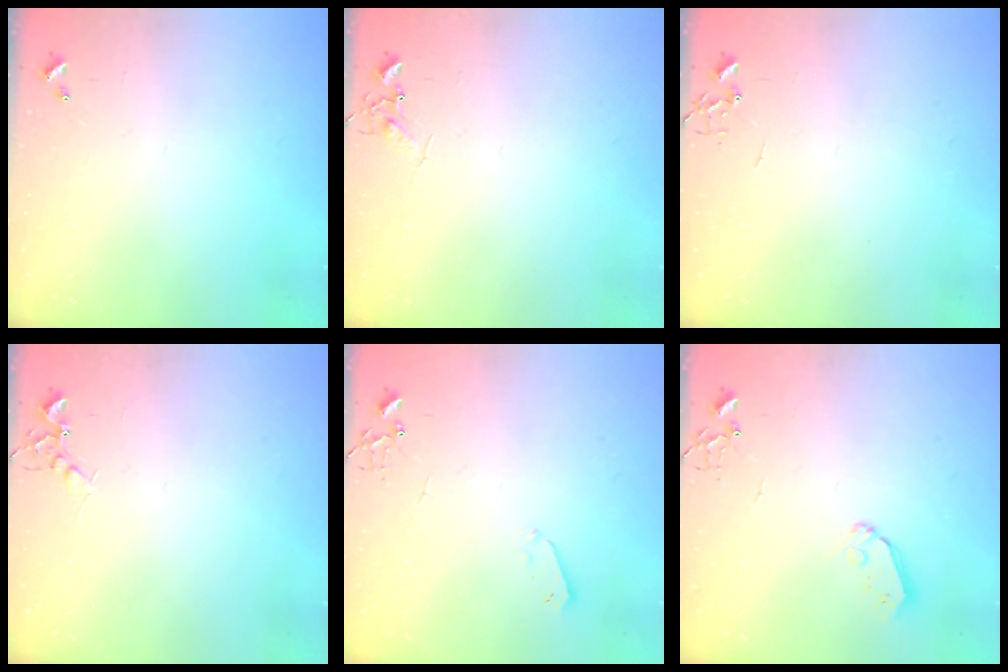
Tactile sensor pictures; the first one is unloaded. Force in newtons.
{"total": 5.2, "press": 5.2, "slide": 0.6}
{"total": 0.0}
{"total": 5.8, "press": 5.7, "slide": 1.0}
{"total": 3.3, "press": 3.2, "slide": 0.7}
{"total": 6.1, "press": 6.0, "slide": 0.4}